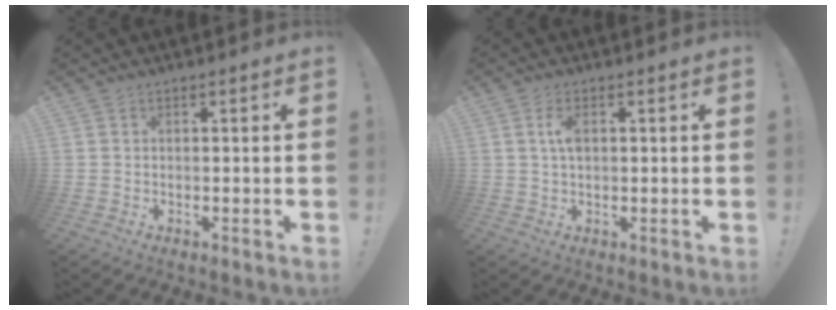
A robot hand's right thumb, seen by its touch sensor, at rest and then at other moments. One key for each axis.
{"total": 3.9, "fx": 0.8, "fy": 2.1, "fz": 3.2, "tx": -0.050, "ty": 0.001, "tz": 0.009}